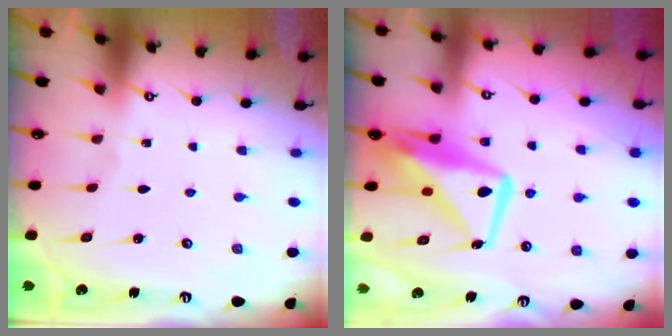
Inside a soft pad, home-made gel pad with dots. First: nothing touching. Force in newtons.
{"total": 14.9, "press": 14.9, "slide": 1.4}